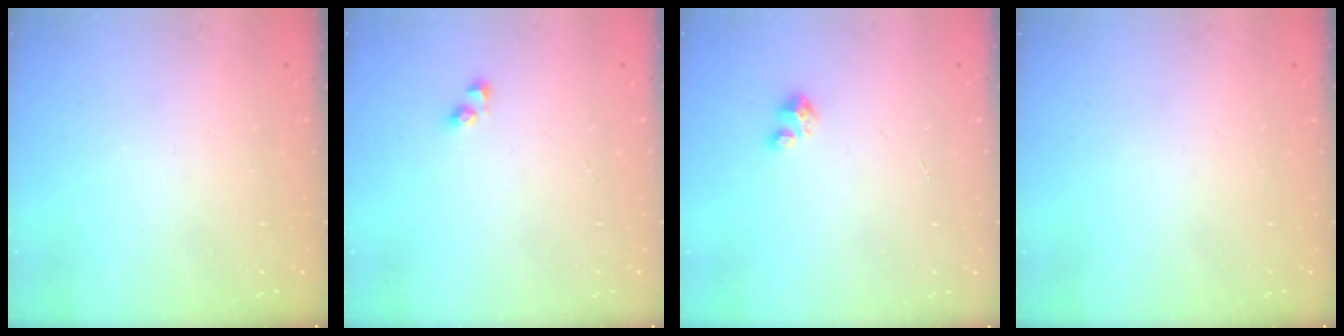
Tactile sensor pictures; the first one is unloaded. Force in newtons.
{"total": 4.0, "press": 3.9, "slide": 0.5}
{"total": 1.8, "press": 1.8, "slide": 0.1}
{"total": 0.0}